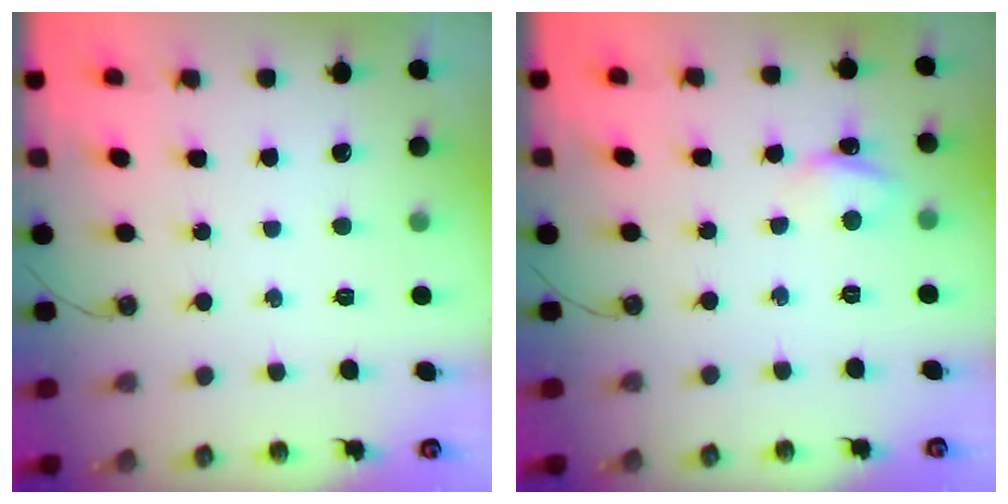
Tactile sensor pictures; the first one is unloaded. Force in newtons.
{"total": 4.0, "press": 3.9, "slide": 0.5}